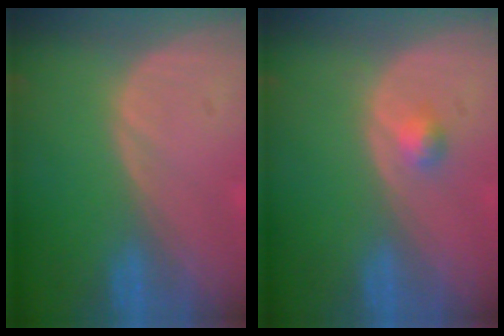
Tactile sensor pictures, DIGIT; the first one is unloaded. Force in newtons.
{"total": 1.8, "press": 1.6, "slide": 0.9}